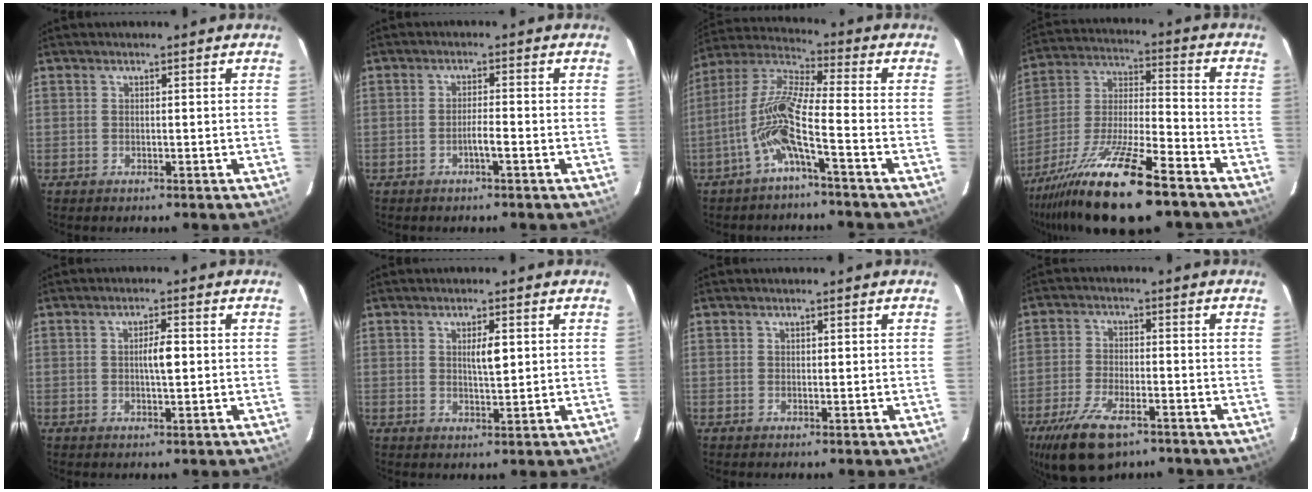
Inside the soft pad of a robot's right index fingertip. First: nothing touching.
{"total": 2.1, "force": [-1.0, 0.0, 1.8], "torque": [-0.030, 0.001, -0.020]}
{"total": 9.8, "force": [-4.0, -0.1, 9.0], "torque": [-0.194, 0.014, -0.086]}
{"total": 19.8, "force": [-13.5, 2.5, 14.2], "torque": [-0.267, -0.035, -0.242]}
{"total": 3.1, "force": [0.1, 0.5, 3.0], "torque": [-0.052, 0.001, 0.000]}
{"total": 3.1, "force": [0.8, 0.6, 2.9], "torque": [-0.049, -0.003, 0.013]}
{"total": 0.0}
{"total": 10.2, "force": [-6.7, 3.5, 6.8], "torque": [-0.132, -0.016, -0.114]}